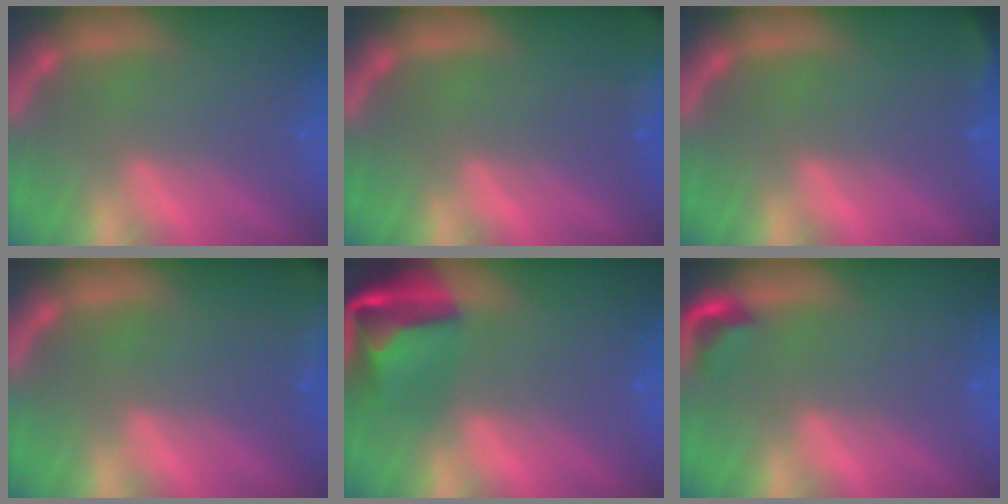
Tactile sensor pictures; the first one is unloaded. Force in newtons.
{"total": 10.0}
{"total": 2.4}
{"total": 9.5}
{"total": 7.4}
{"total": 1.9}